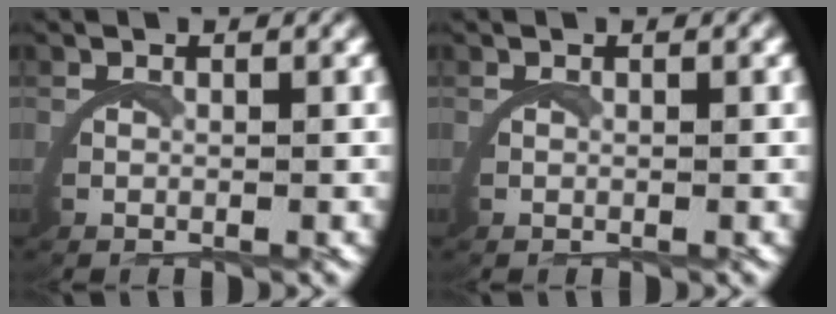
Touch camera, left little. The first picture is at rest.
{"total": 0.0}